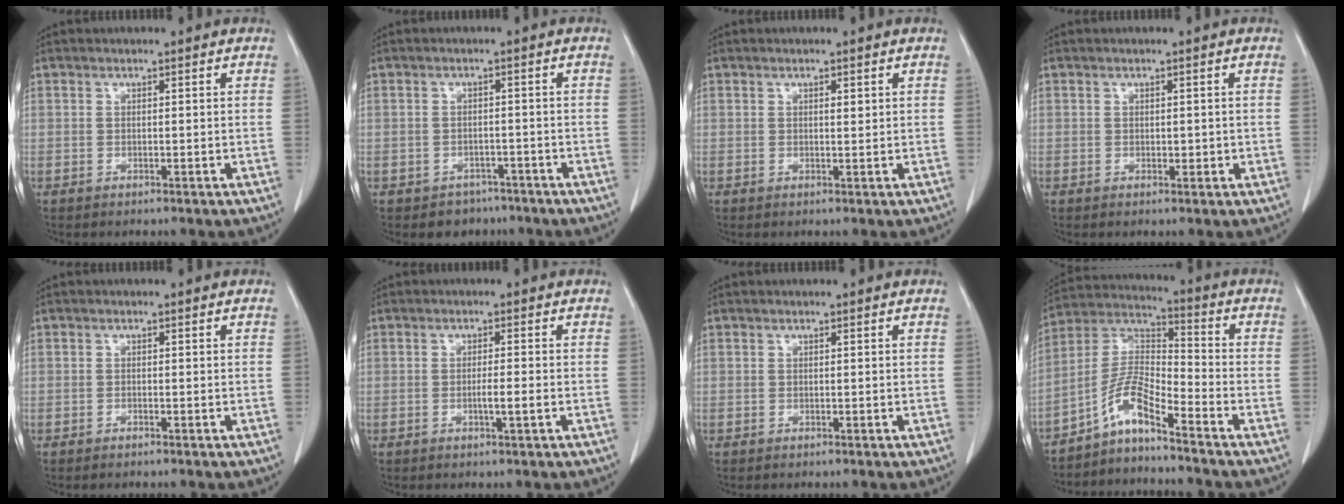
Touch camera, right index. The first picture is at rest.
{"total": 3.7, "force": [-2.7, 2.5, 0.1], "torque": [-0.002, 0.012, -0.035]}
{"total": 1.0, "force": [0.4, 0.3, 0.8], "torque": [-0.015, -0.001, 0.006]}
{"total": 1.2, "force": [-0.1, 0.8, 0.9], "torque": [-0.008, 0.000, 0.000]}
{"total": 0.6, "force": [-0.5, 0.0, 0.3], "torque": [-0.009, -0.001, -0.009]}
{"total": 2.3, "force": [-0.7, -0.2, 2.2], "torque": [-0.040, -0.002, -0.014]}
{"total": 0.0}
{"total": 7.6, "force": [-5.6, 0.7, 5.1], "torque": [-0.110, 0.017, -0.112]}